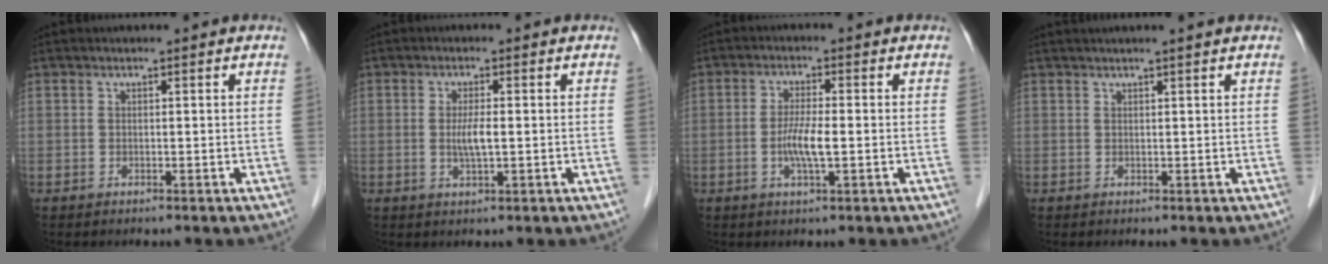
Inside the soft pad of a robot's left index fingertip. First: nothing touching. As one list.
[{"total": 3.0, "force": [-0.2, 0.4, 3.0], "torque": [-0.060, -0.003, -0.003]}, {"total": 4.5, "force": [-0.9, 0.4, 4.4], "torque": [-0.089, -0.005, -0.019]}, {"total": 3.2, "force": [2.6, -0.7, 1.8], "torque": [-0.020, 0.020, 0.039]}]